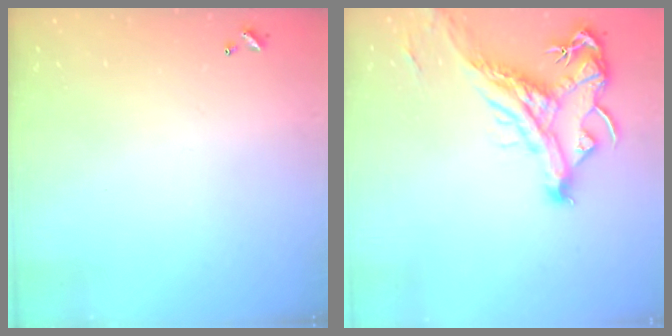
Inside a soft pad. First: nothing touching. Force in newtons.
{"total": 3.5, "press": 3.3, "slide": 1.3}